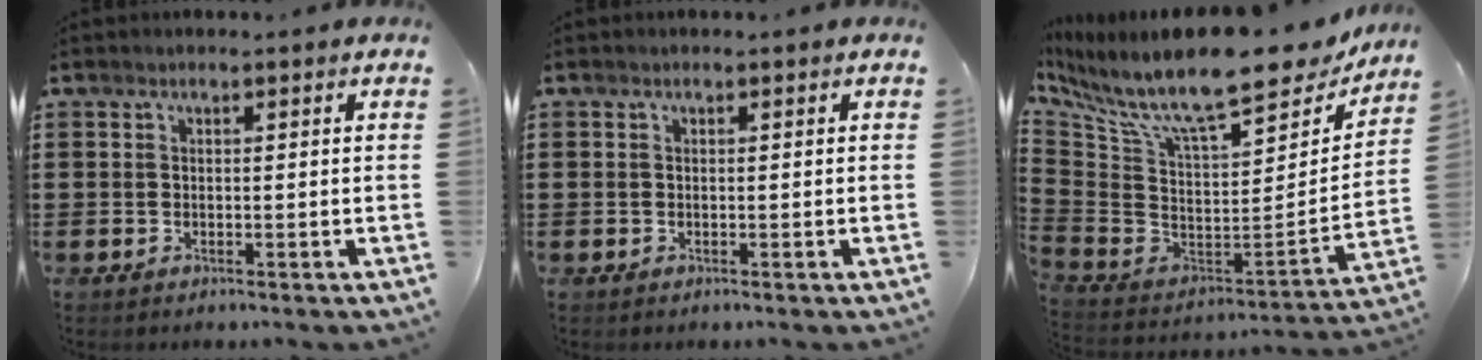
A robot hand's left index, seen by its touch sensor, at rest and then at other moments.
{"total": 0.0}
{"total": 13.6, "force": [10.2, 2.9, 8.5], "torque": [-0.177, -0.076, 0.170]}